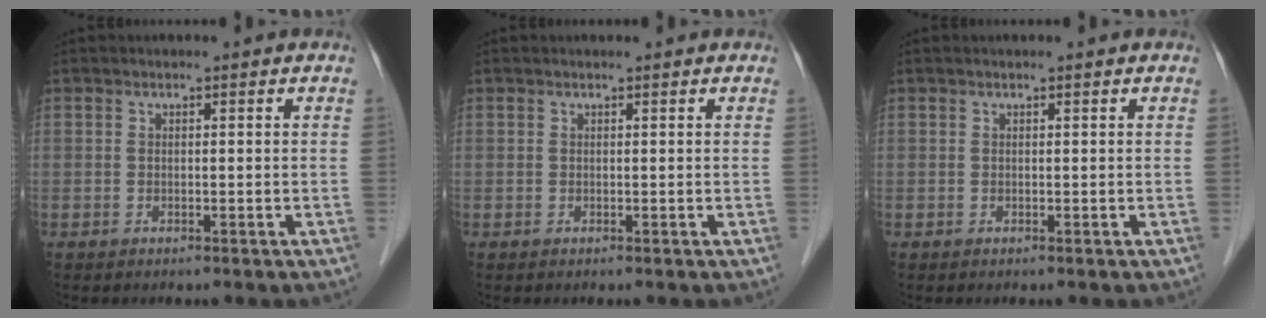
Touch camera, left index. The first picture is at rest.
{"total": 0.0}
{"total": 0.0}